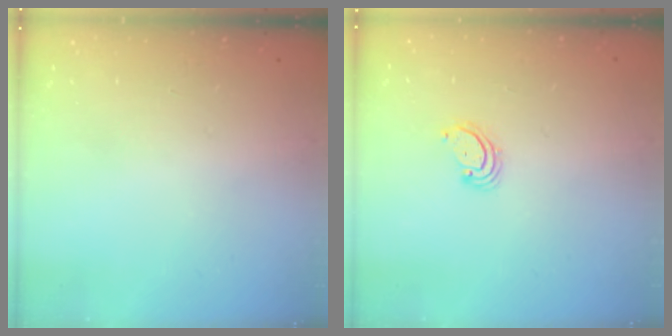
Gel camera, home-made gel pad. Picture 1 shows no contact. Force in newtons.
{"total": 2.8, "press": 2.8, "slide": 0.2}